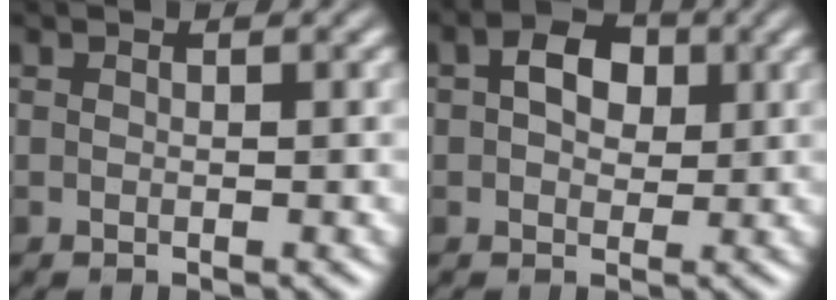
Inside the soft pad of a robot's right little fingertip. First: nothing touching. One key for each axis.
{"total": 3.7, "fx": 0.7, "fy": 2.6, "fz": 2.6, "tx": -0.040, "ty": 0.007, "tz": 0.004}